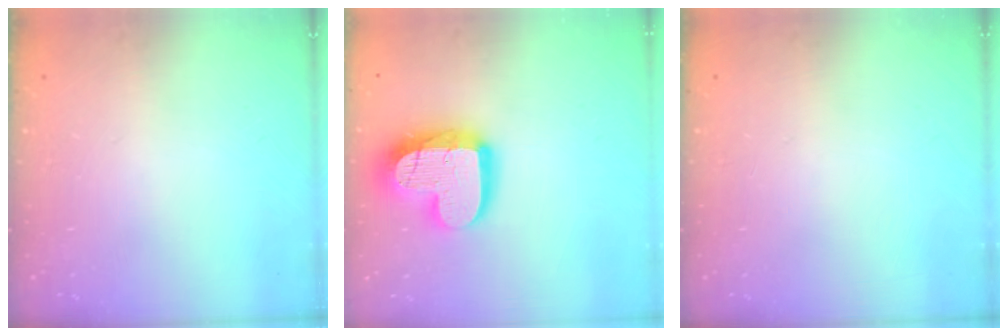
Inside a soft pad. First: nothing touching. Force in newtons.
{"total": 16.9, "press": 16.9, "slide": 1.4}
{"total": 0.0}